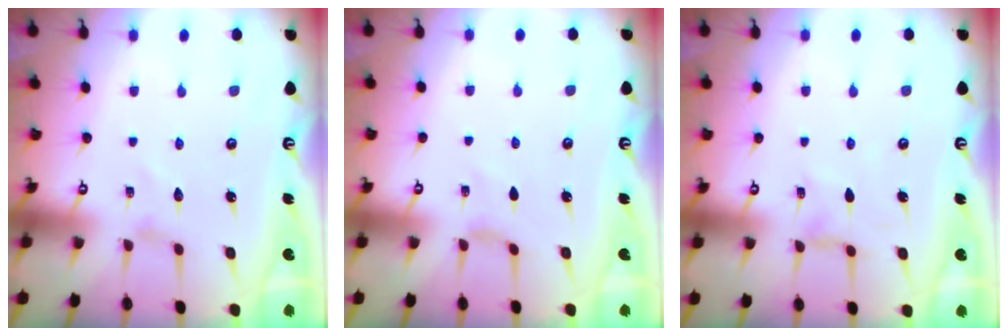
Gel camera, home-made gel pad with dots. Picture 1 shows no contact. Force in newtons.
{"total": 1.2, "press": 1.1, "slide": 0.4}
{"total": 1.7, "press": 1.7, "slide": 0.5}